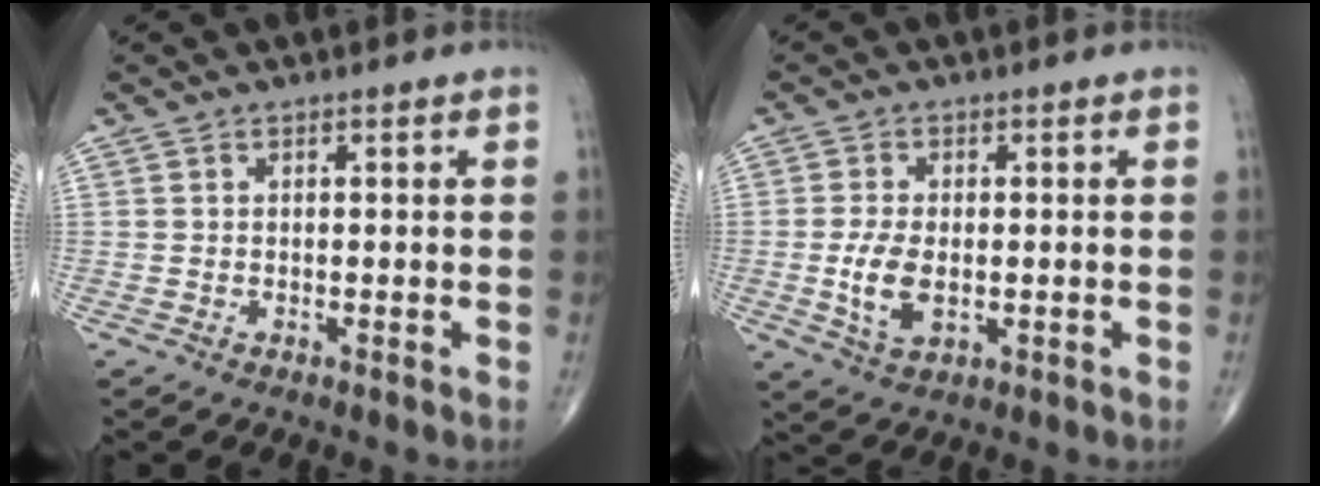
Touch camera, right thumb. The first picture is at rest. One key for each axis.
{"total": 6.5, "fx": -0.8, "fy": 3.5, "fz": 5.4, "tx": -0.110, "ty": -0.008, "tz": -0.011}